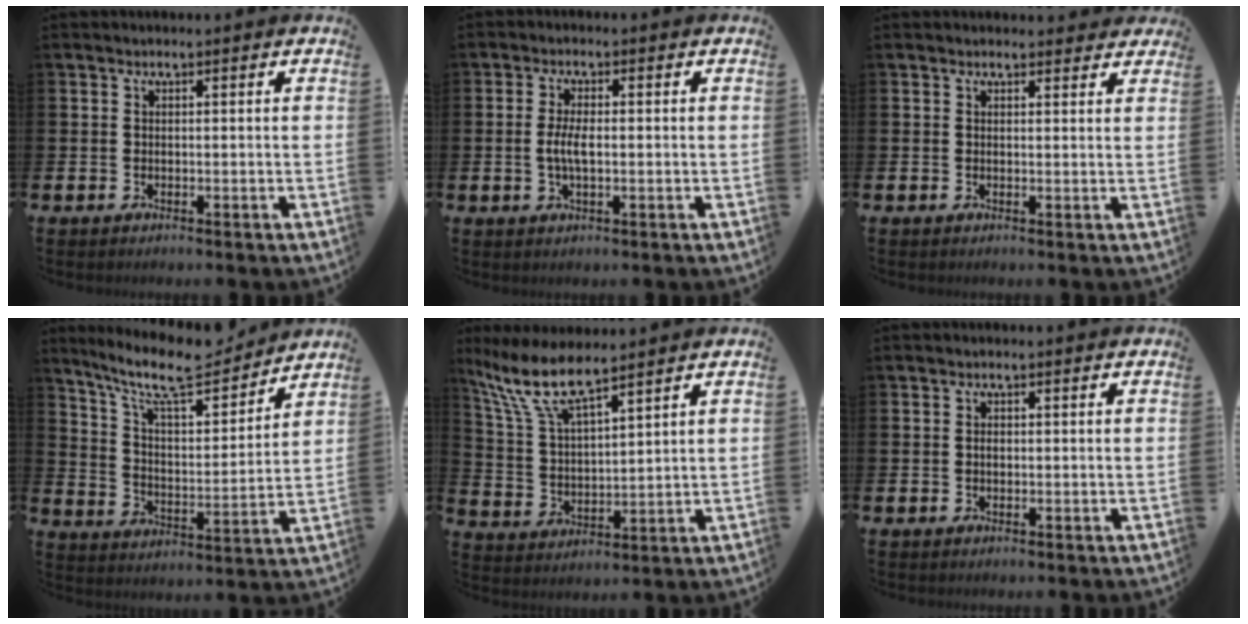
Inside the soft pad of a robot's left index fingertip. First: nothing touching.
{"total": 3.4, "force": [-0.2, 1.3, 3.2], "torque": [-0.064, 0.000, -0.008]}
{"total": 1.5, "force": [1.4, 0.6, 0.0], "torque": [0.019, -0.006, 0.020]}
{"total": 11.4, "force": [9.9, 2.4, 5.3], "torque": [-0.134, -0.053, 0.172]}
{"total": 8.7, "force": [7.3, 1.7, 4.4], "torque": [-0.119, -0.026, 0.132]}
{"total": 0.8, "force": [0.0, 0.6, 0.6], "torque": [-0.011, 0.003, -0.002]}